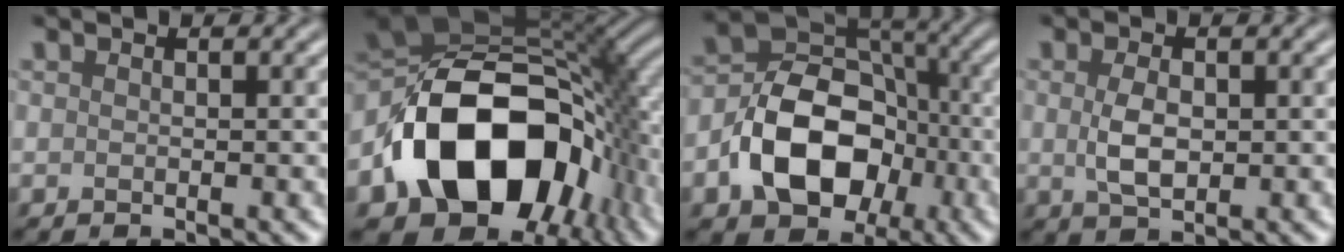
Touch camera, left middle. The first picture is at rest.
{"total": 16.9, "force": [-4.0, 11.5, 11.8], "torque": [-0.206, -0.007, -0.074]}
{"total": 10.3, "force": [-3.2, 7.2, 6.6], "torque": [-0.117, 0.004, -0.063]}
{"total": 2.7, "force": [0.2, 1.5, 2.3], "torque": [-0.052, 0.000, 0.006]}